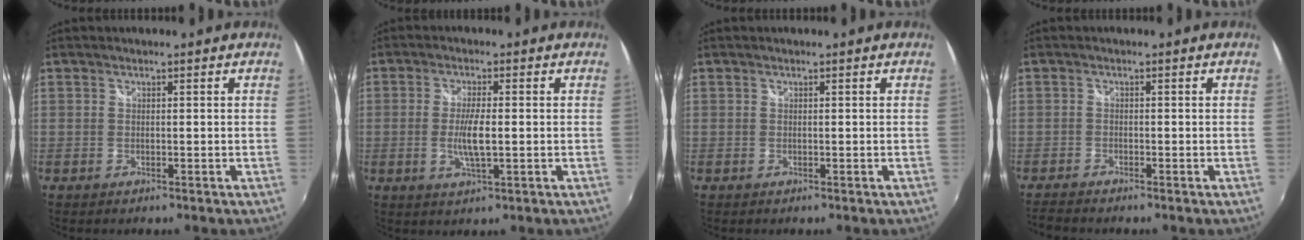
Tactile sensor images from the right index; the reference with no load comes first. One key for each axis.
{"total": 5.1, "fx": -0.7, "fy": 1.0, "fz": 5.0, "tx": -0.096, "ty": -0.007, "tz": -0.011}
{"total": 0.0}
{"total": 2.9, "fx": -2.7, "fy": 0.3, "fz": 0.9, "tx": -0.028, "ty": -0.017, "tz": -0.053}